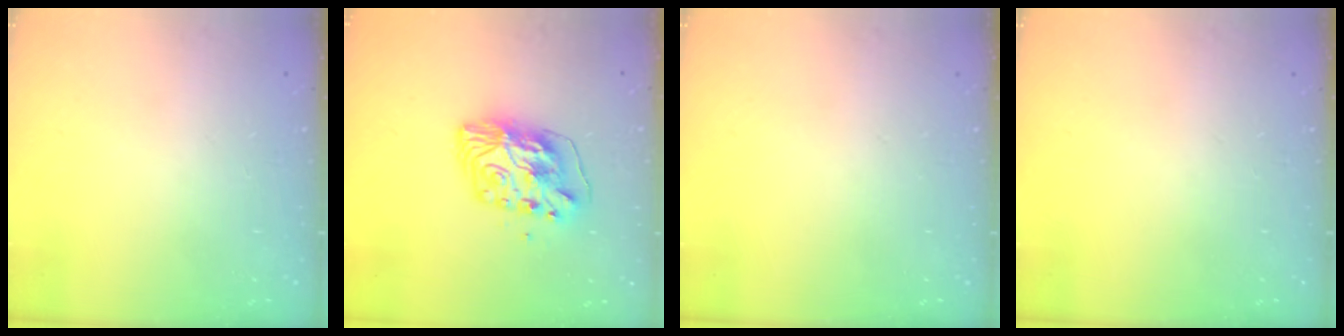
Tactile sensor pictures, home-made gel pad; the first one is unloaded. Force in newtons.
{"total": 9.6, "press": 9.6, "slide": 0.4}
{"total": 0.0}
{"total": 0.0}